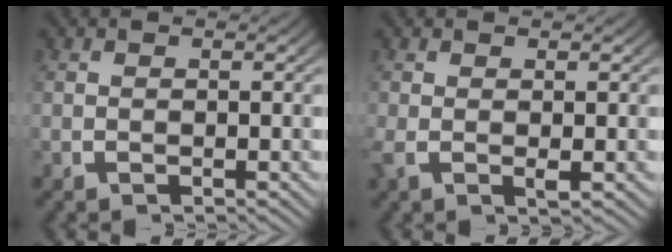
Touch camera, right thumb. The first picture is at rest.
{"total": 1.4, "force": [0.1, 0.6, 1.2], "torque": [-0.027, -0.006, 0.004]}